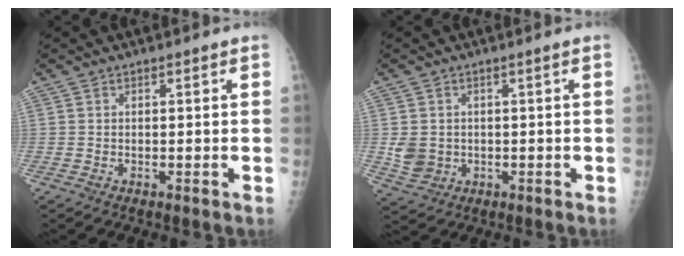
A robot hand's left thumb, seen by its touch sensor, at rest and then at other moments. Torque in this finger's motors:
{"motor_torque": [0.41, 0.38, 0.18, -0.34, 0.16]}